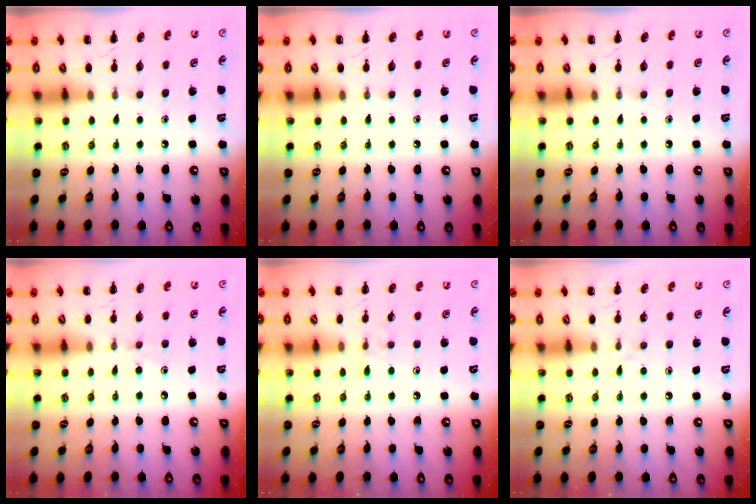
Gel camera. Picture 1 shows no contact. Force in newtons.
{"total": 0.0}
{"total": 0.0}
{"total": 2.9, "press": 2.7, "slide": 1.1}
{"total": 5.9, "press": 5.6, "slide": 1.7}
{"total": 3.2, "press": 2.9, "slide": 1.3}